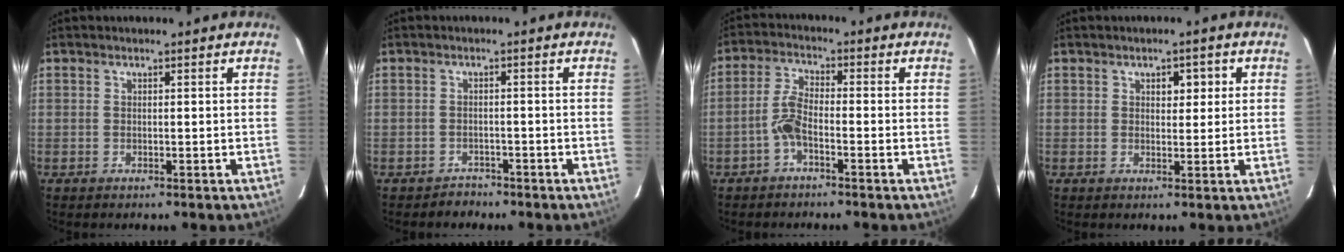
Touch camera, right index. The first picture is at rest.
{"total": 1.9, "force": [-1.6, 1.0, -0.4], "torque": [0.002, 0.003, -0.025]}
{"total": 4.4, "force": [-1.9, 1.2, 3.8], "torque": [-0.084, 0.010, -0.042]}
{"total": 2.8, "force": [1.1, 1.6, 2.1], "torque": [-0.027, 0.009, 0.015]}